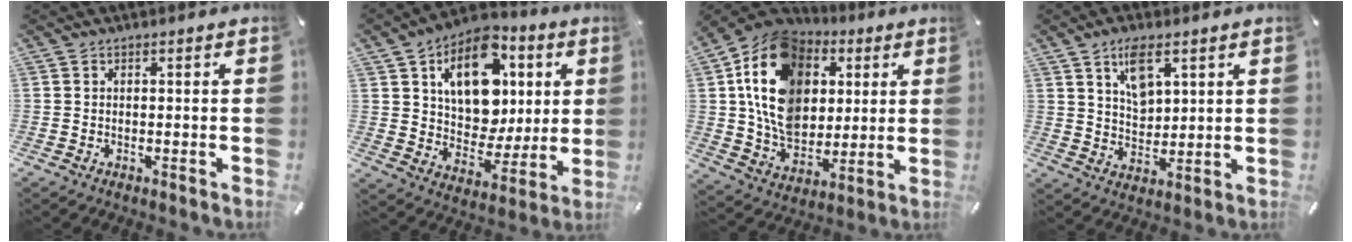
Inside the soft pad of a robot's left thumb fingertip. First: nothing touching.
{"total": 16.7, "force": [6.2, 12.1, 9.7], "torque": [-0.146, -0.021, 0.117]}
{"total": 18.7, "force": [4.4, 14.9, 10.4], "torque": [-0.197, -0.020, 0.085]}
{"total": 7.7, "force": [4.4, 4.4, 4.5], "torque": [-0.070, -0.015, 0.076]}